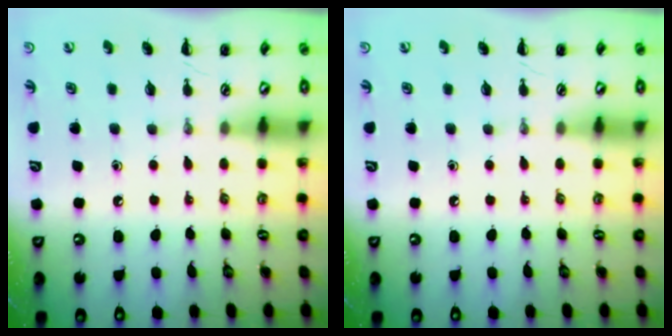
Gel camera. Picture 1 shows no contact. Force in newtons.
{"total": 0.0}